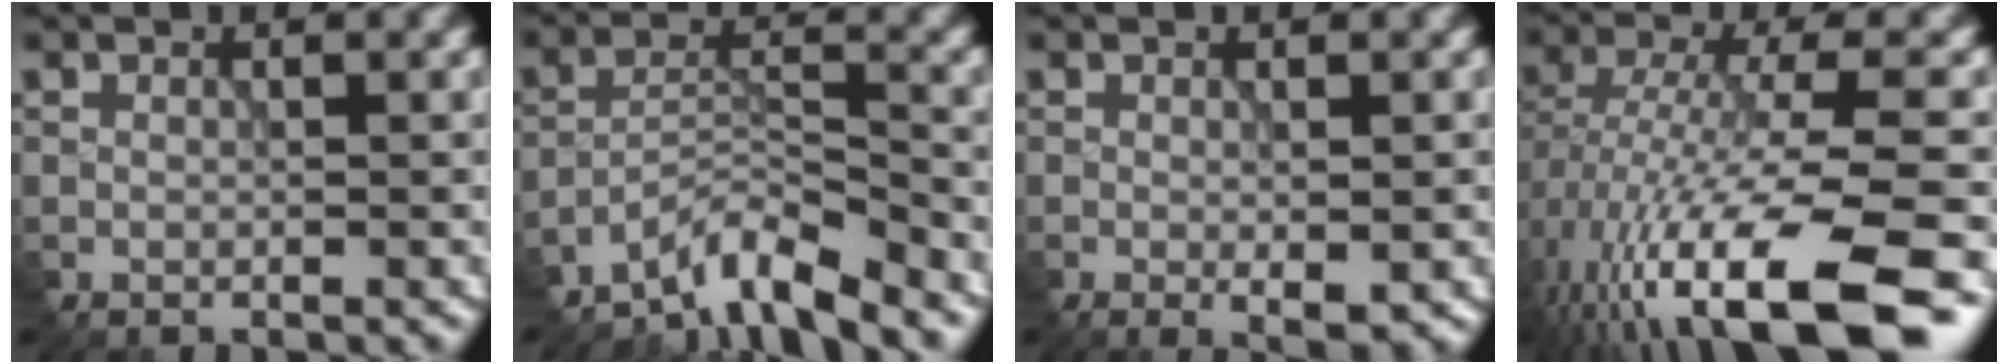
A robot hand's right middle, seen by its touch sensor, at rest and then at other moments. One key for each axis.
{"total": 5.0, "fx": -4.6, "fy": 0.4, "fz": 1.7, "tx": -0.032, "ty": 0.008, "tz": -0.092}
{"total": 1.5, "fx": -0.4, "fy": 0.2, "fz": 1.4, "tx": -0.024, "ty": -0.003, "tz": 0.000}
{"total": 13.4, "fx": -6.9, "fy": 4.2, "fz": 10.7, "tx": -0.213, "ty": -0.004, "tz": -0.105}